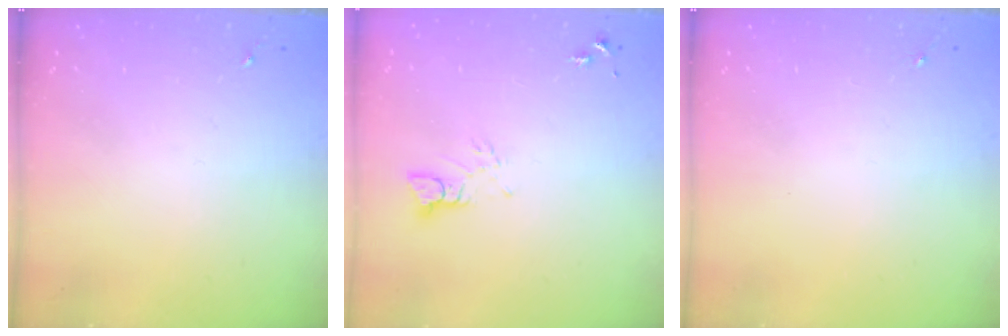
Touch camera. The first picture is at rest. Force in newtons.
{"total": 3.1, "press": 3.1, "slide": 0.3}
{"total": 0.0}